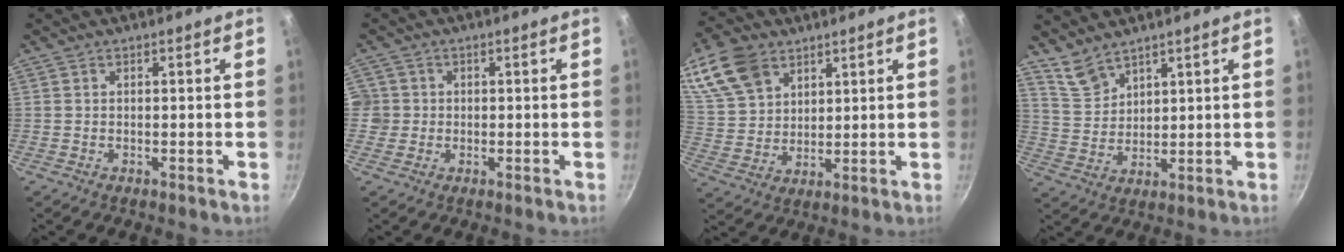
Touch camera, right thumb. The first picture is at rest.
{"total": 3.2, "force": [-0.1, 3.2, 0.5], "torque": [0.012, 0.009, -0.006]}
{"total": 13.5, "force": [7.4, 9.2, 6.6], "torque": [-0.119, -0.015, 0.150]}
{"total": 5.7, "force": [4.9, 2.3, 1.7], "torque": [-0.027, -0.025, 0.110]}